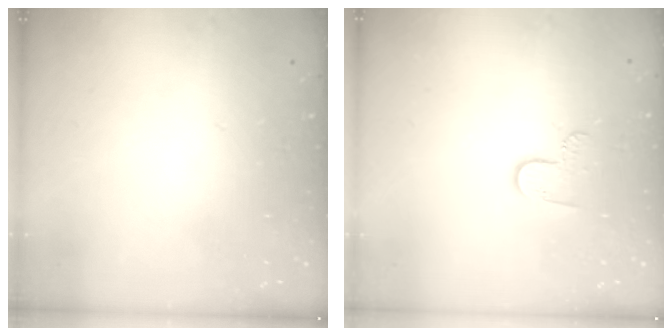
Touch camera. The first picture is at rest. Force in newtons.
{"total": 5.2, "press": 5.2, "slide": 0.5}